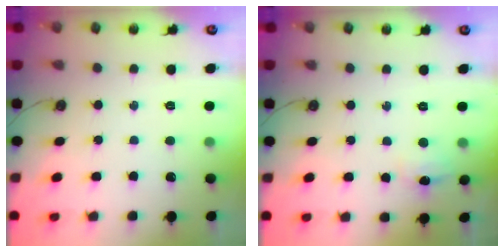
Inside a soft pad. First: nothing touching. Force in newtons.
{"total": 5.1, "press": 5.0, "slide": 0.7}